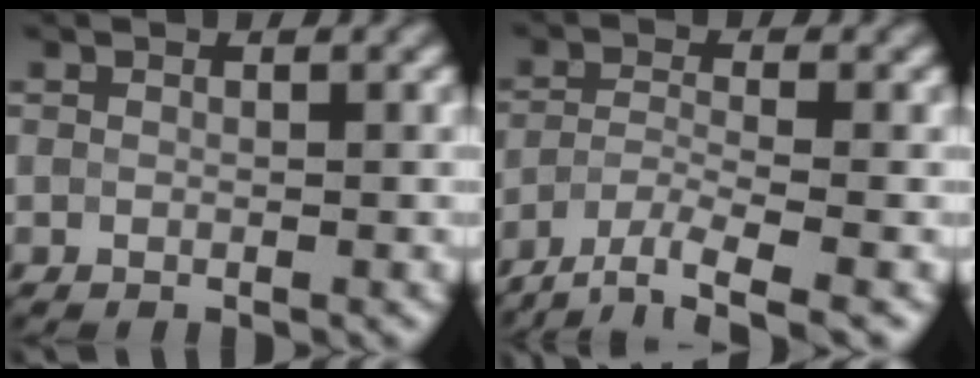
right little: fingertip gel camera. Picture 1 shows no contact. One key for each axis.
{"total": 4.2, "fx": -3.9, "fy": 0.6, "fz": 1.7, "tx": -0.034, "ty": -0.010, "tz": -0.074}